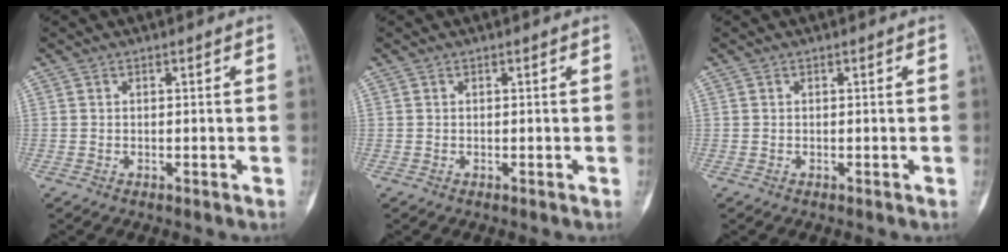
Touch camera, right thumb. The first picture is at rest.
{"total": 0.0}
{"total": 0.0}